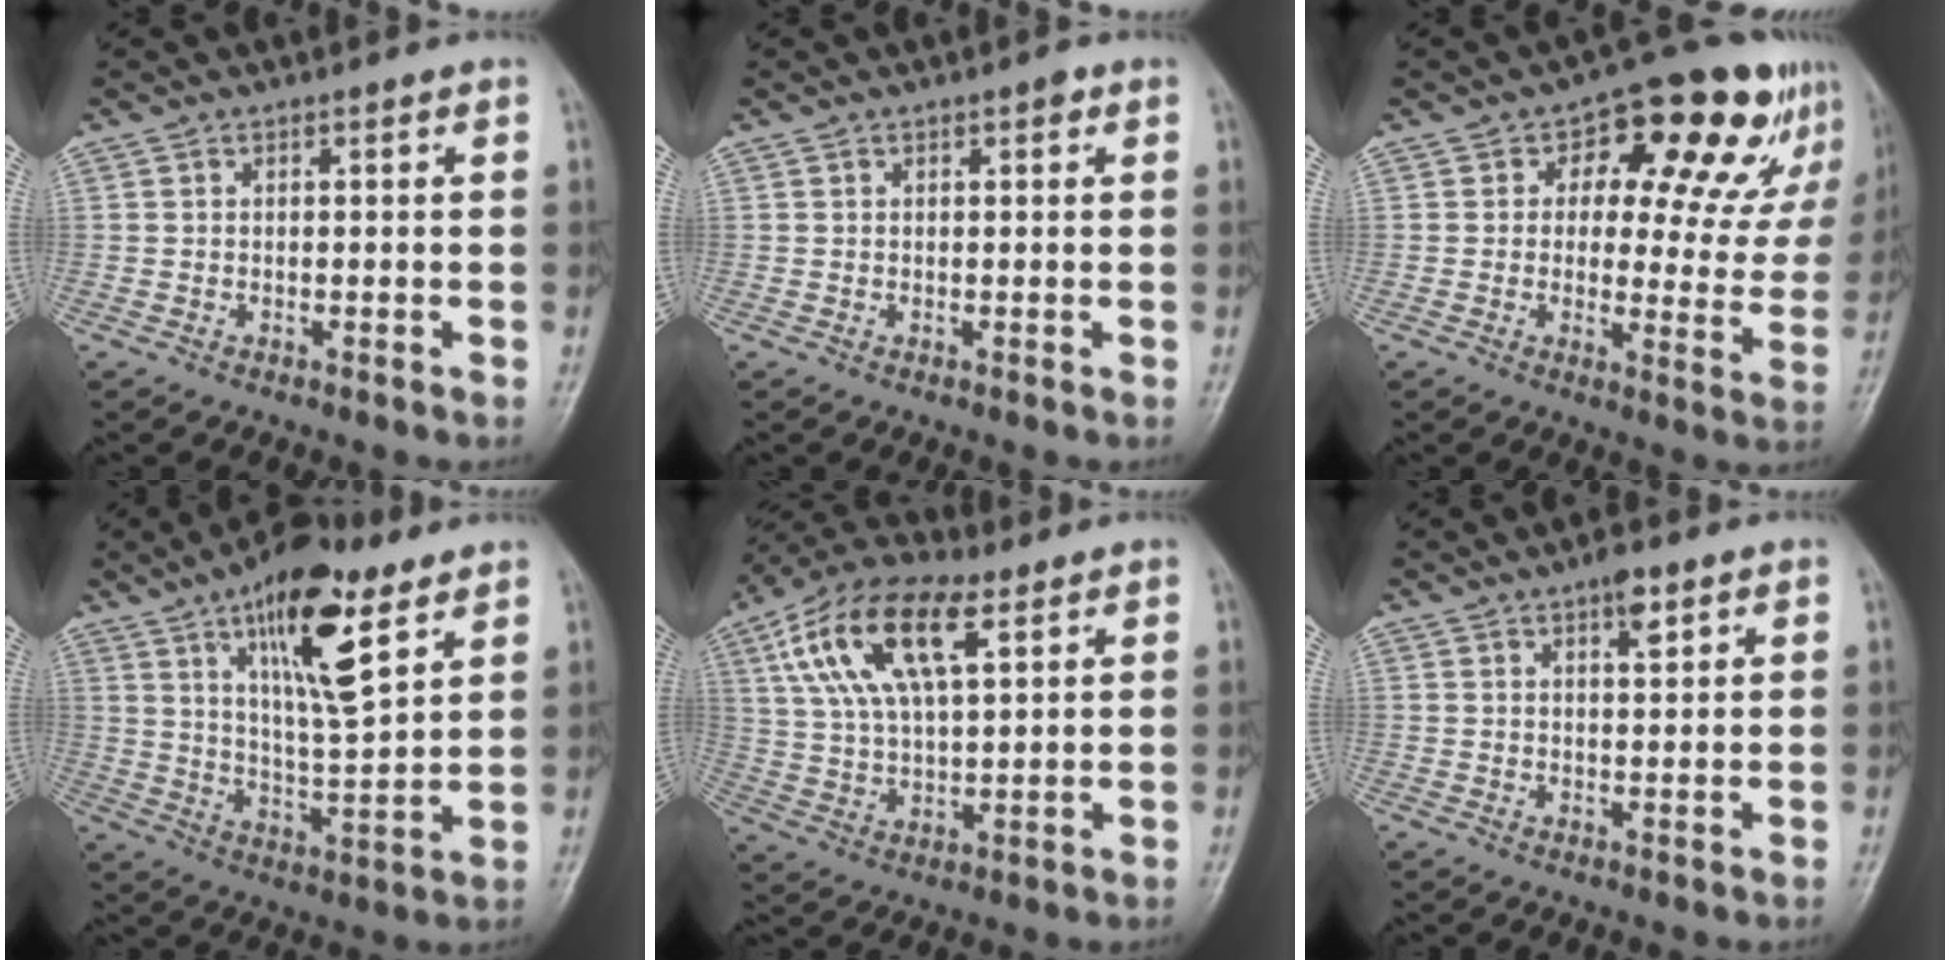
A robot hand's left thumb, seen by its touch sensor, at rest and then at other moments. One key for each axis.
{"total": 1.2, "fx": 0.6, "fy": 0.5, "fz": 0.8, "tx": -0.006, "ty": 0.001, "tz": 0.006}
{"total": 17.1, "fx": 8.6, "fy": 9.1, "fz": 11.6, "tx": -0.084, "ty": -0.013, "tz": 0.106}
{"total": 16.7, "fx": 8.8, "fy": 5.3, "fz": 13.2, "tx": -0.192, "ty": -0.043, "tz": 0.147}
{"total": 17.1, "fx": 7.2, "fy": 7.7, "fz": 13.4, "tx": -0.247, "ty": 0.004, "tz": 0.130}
{"total": 3.7, "fx": 2.2, "fy": 1.3, "fz": 2.7, "tx": -0.033, "ty": -0.007, "tz": 0.032}